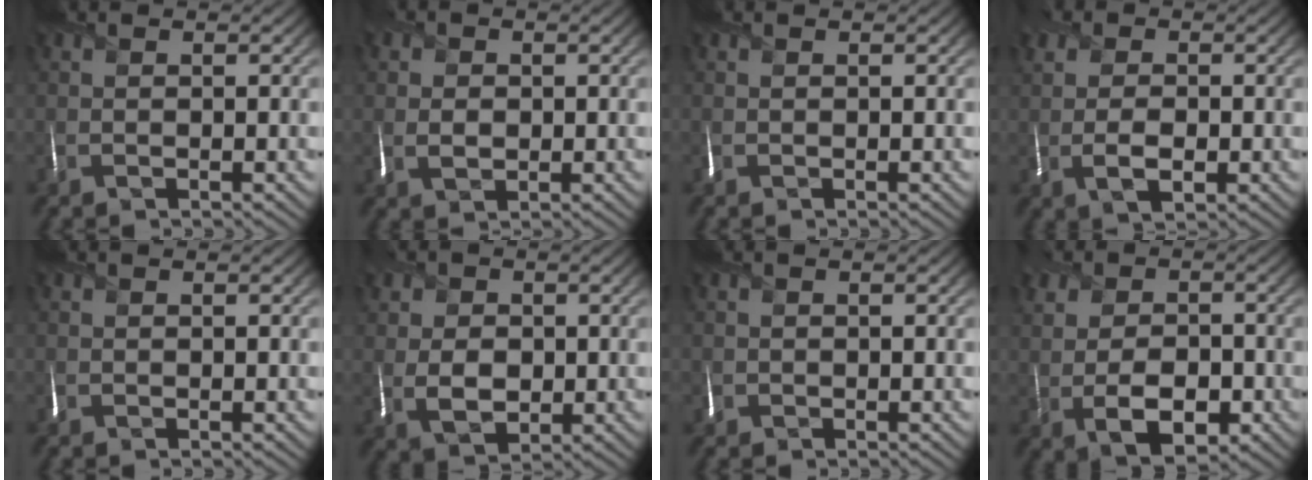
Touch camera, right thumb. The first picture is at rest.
{"total": 2.6, "force": [0.1, 2.2, 1.4], "torque": [-0.031, 0.000, -0.002]}
{"total": 0.0}
{"total": 4.8, "force": [-0.5, 3.3, 3.5], "torque": [-0.062, 0.001, -0.016]}
{"total": 0.0}
{"total": 5.8, "force": [0.3, 4.7, 3.4], "torque": [-0.076, -0.001, -0.001]}
{"total": 0.8, "force": [-0.3, 0.7, -0.1], "torque": [0.005, -0.005, -0.009]}
{"total": 8.1, "force": [-1.4, 5.7, 5.6], "torque": [-0.084, -0.001, -0.035]}